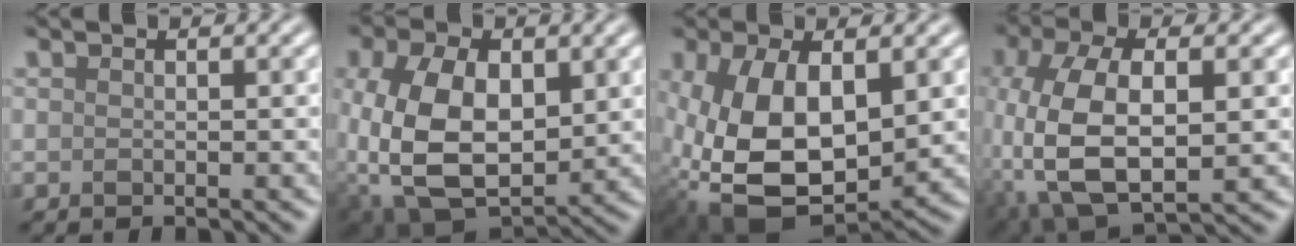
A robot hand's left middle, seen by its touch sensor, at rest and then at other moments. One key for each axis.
{"total": 10.2, "fx": 0.1, "fy": 6.4, "fz": 7.9, "tx": -0.173, "ty": -0.004, "tz": 0.007}
{"total": 12.6, "fx": -1.0, "fy": 7.4, "fz": 10.2, "tx": -0.226, "ty": -0.033, "tz": -0.002}
{"total": 10.9, "fx": -2.1, "fy": 5.6, "fz": 9.1, "tx": -0.207, "ty": -0.008, "tz": -0.037}